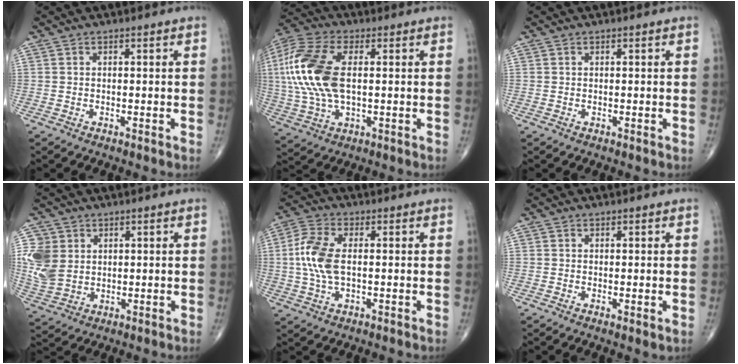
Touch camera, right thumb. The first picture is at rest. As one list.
[{"total": 18.6, "force": [2.0, 9.7, 15.7], "torque": [-0.364, 0.005, 0.036]}, {"total": 0.0}, {"total": 9.1, "force": [2.2, 7.5, 4.6], "torque": [-0.085, -0.007, 0.055]}, {"total": 9.1, "force": [0.4, 4.8, 7.8], "torque": [-0.184, 0.009, 0.008]}, {"total": 1.1, "force": [0.1, 0.4, 1.0], "torque": [-0.021, -0.007, 0.001]}]